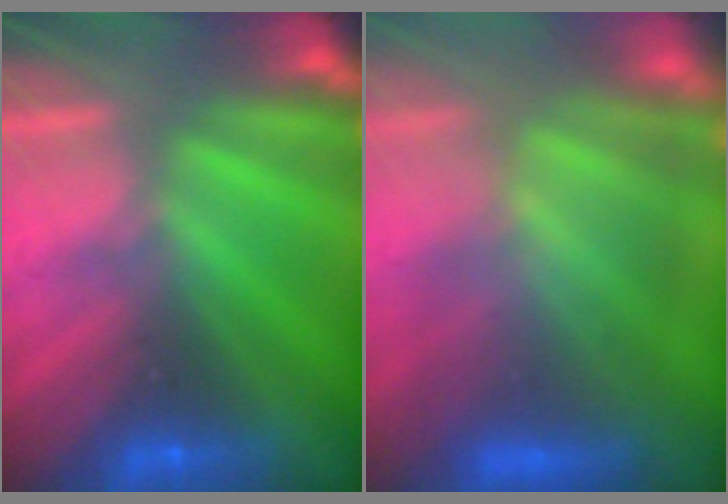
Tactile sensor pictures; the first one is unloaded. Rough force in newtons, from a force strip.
{"total": 9.1}